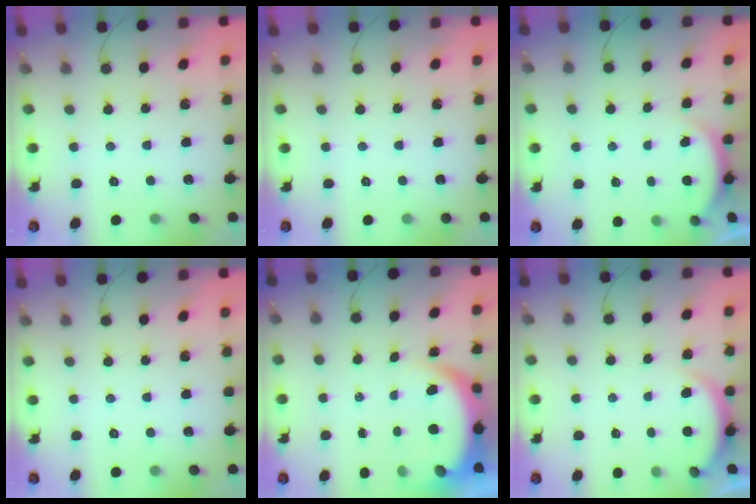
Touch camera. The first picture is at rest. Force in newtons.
{"total": 0.0}
{"total": 2.9, "press": 2.2, "slide": 1.8}
{"total": 0.0}
{"total": 6.3, "press": 6.3, "slide": 0.9}
{"total": 2.2, "press": 2.2, "slide": 0.6}